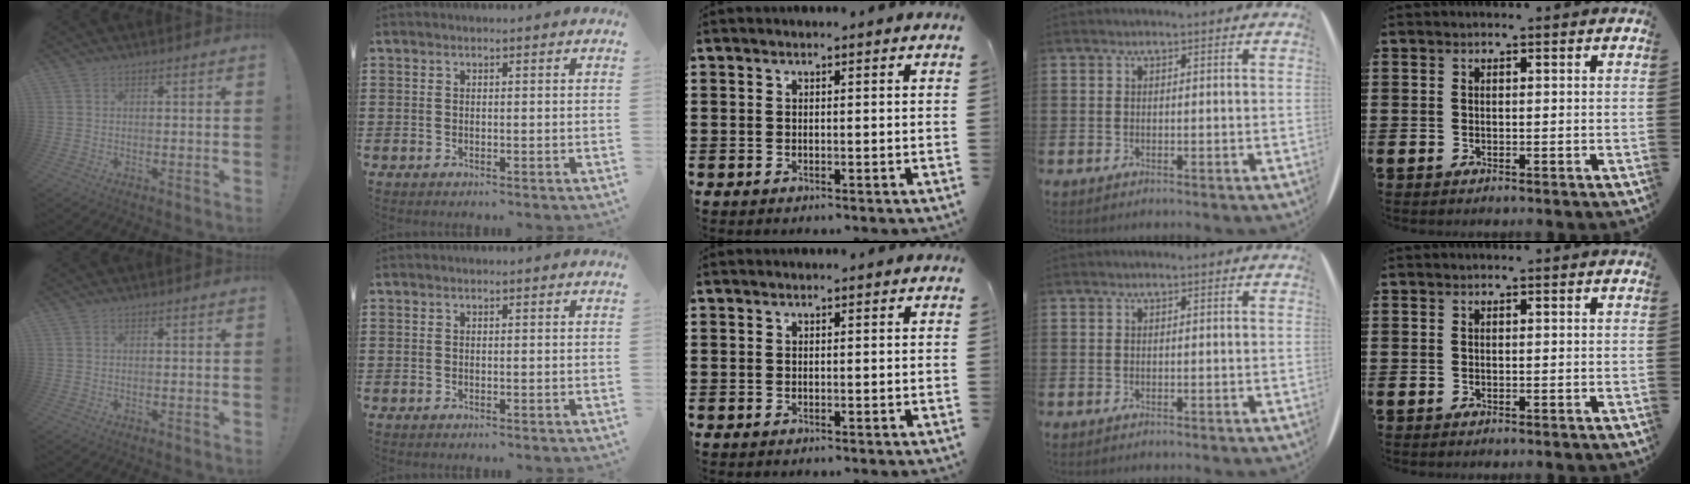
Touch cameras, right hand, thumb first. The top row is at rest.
{}